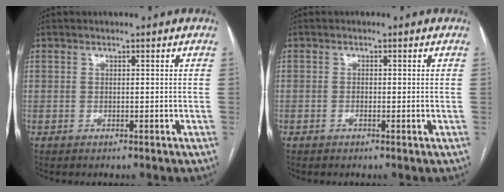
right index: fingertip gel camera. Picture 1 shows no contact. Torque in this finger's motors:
{"motor_torque": [0.23, 0.29, -0.05, 0.00]}